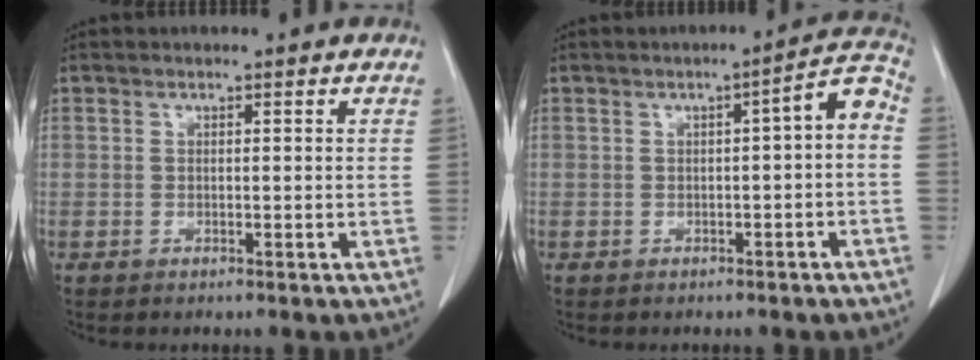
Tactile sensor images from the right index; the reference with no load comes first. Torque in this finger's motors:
{"motor_torque": [0.45, -0.11, 0.16, 0.04]}